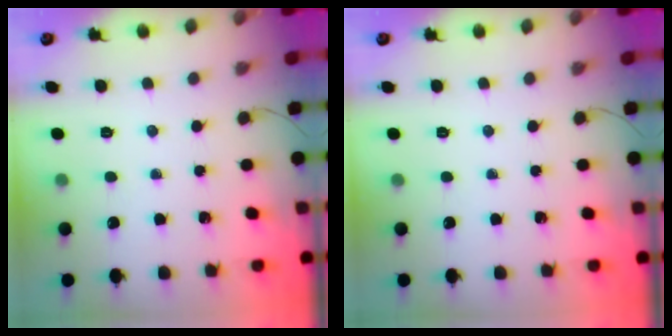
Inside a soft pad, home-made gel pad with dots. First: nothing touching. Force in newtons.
{"total": 0.0}